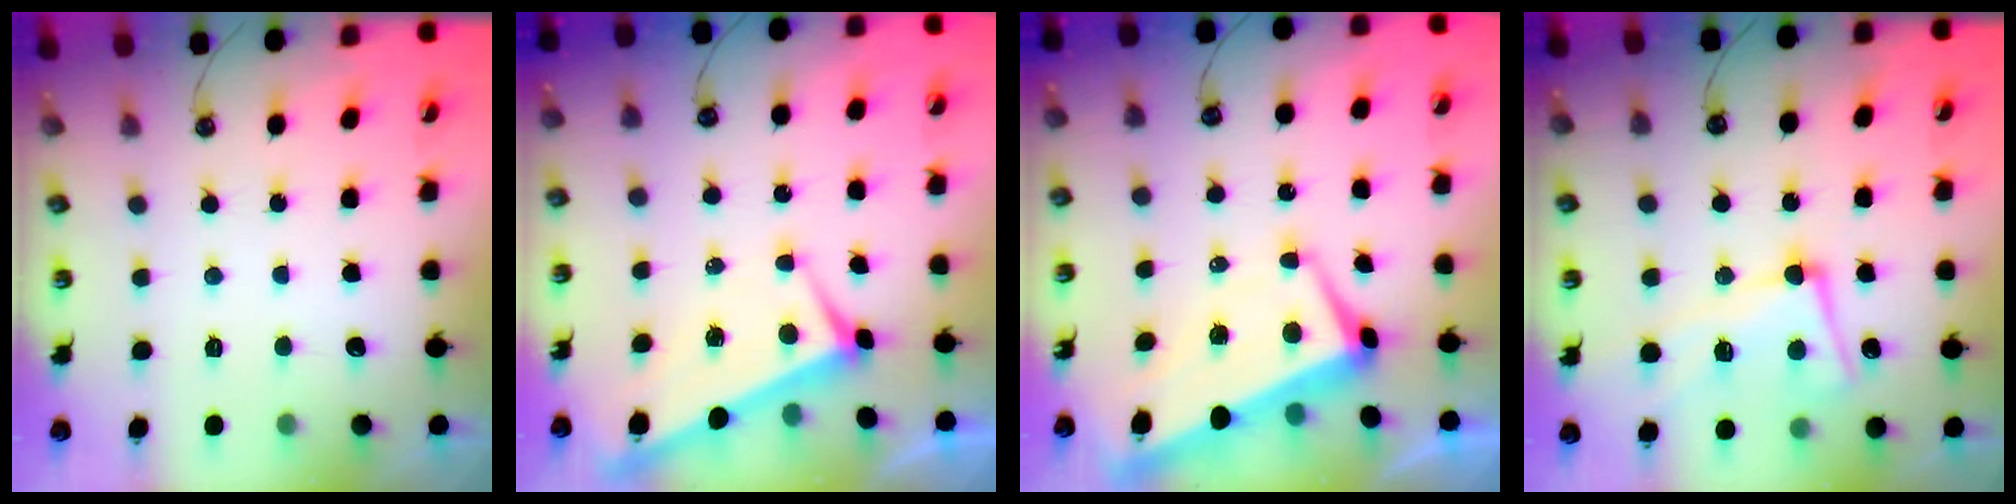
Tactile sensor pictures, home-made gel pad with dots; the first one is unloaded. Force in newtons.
{"total": 3.8, "press": 3.8, "slide": 0.4}
{"total": 1.6, "press": 0.9, "slide": 1.3}
{"total": 7.8, "press": 7.6, "slide": 1.4}